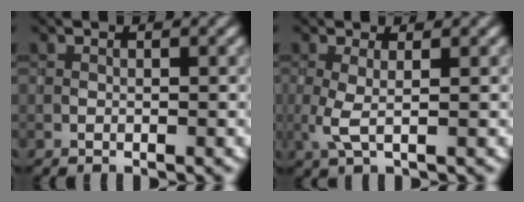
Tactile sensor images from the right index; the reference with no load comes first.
{"total": 1.8, "force": [0.5, 0.3, 1.7], "torque": [-0.042, -0.002, 0.008]}